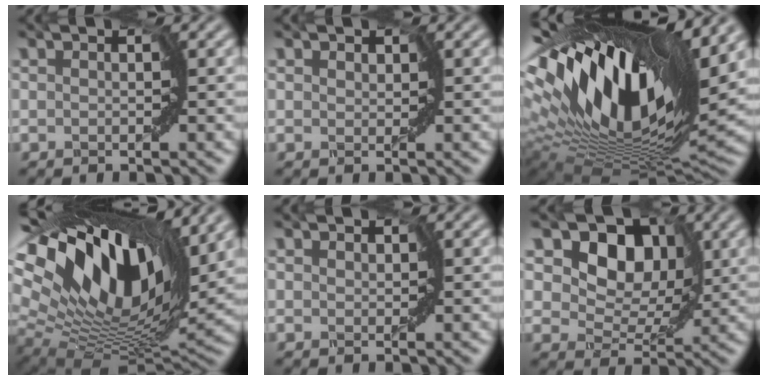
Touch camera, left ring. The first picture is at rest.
{"total": 1.2, "force": [0.6, 0.9, 0.5], "torque": [-0.004, 0.004, 0.001]}
{"total": 18.2, "force": [7.8, 6.9, 15.0], "torque": [-0.287, 0.027, 0.126]}
{"total": 17.2, "force": [9.1, 7.5, 12.4], "torque": [-0.240, 0.028, 0.161]}
{"total": 0.9, "force": [0.4, 0.7, 0.3], "torque": [-0.003, 0.001, 0.001]}
{"total": 11.0, "force": [5.4, 7.3, 6.3], "torque": [-0.086, 0.024, 0.069]}